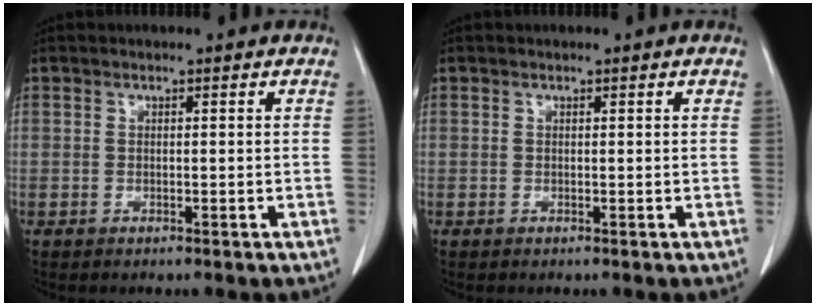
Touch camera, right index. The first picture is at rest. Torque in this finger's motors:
{"motor_torque": [0.09, -0.02, -0.02, -0.01]}